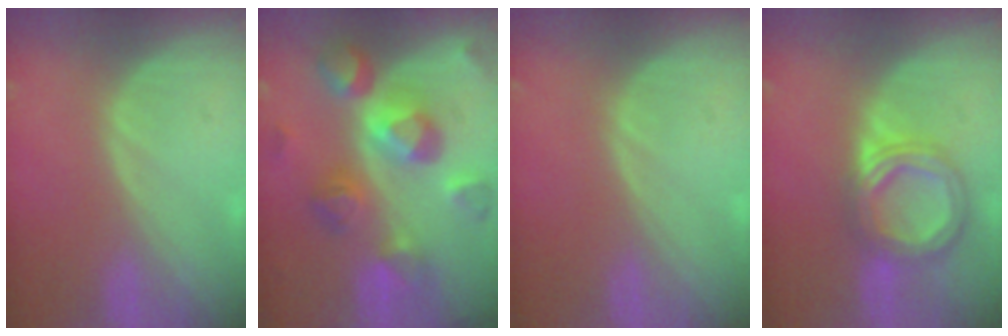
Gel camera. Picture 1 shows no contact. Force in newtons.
{"total": 11.3, "press": 11.2, "slide": 1.0}
{"total": 0.0}
{"total": 7.6, "press": 7.5, "slide": 0.6}